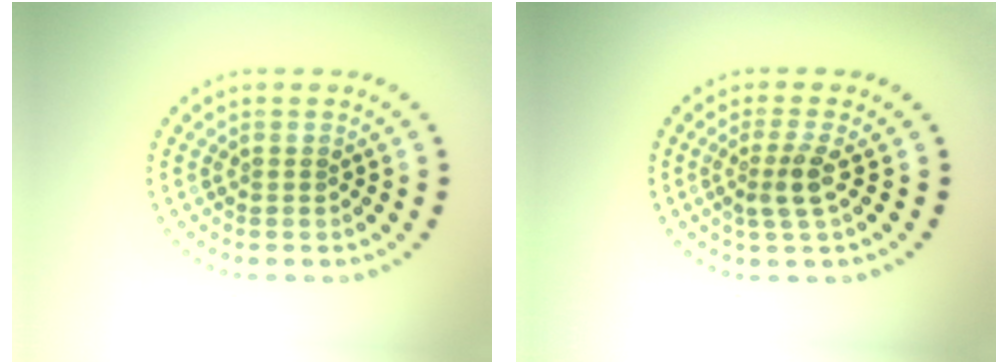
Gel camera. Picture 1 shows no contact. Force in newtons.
{"total": 2.5, "press": 1.9, "slide": 1.5}